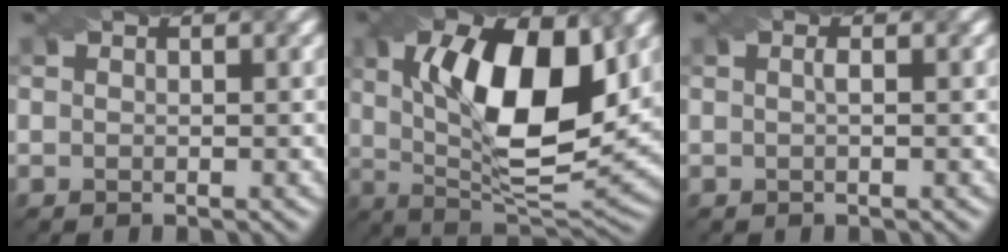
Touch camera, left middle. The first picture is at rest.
{"total": 12.5, "force": [2.9, 4.9, 11.1], "torque": [-0.171, 0.005, 0.046]}
{"total": 0.6, "force": [0.0, 0.1, 0.6], "torque": [-0.013, 0.004, 0.001]}